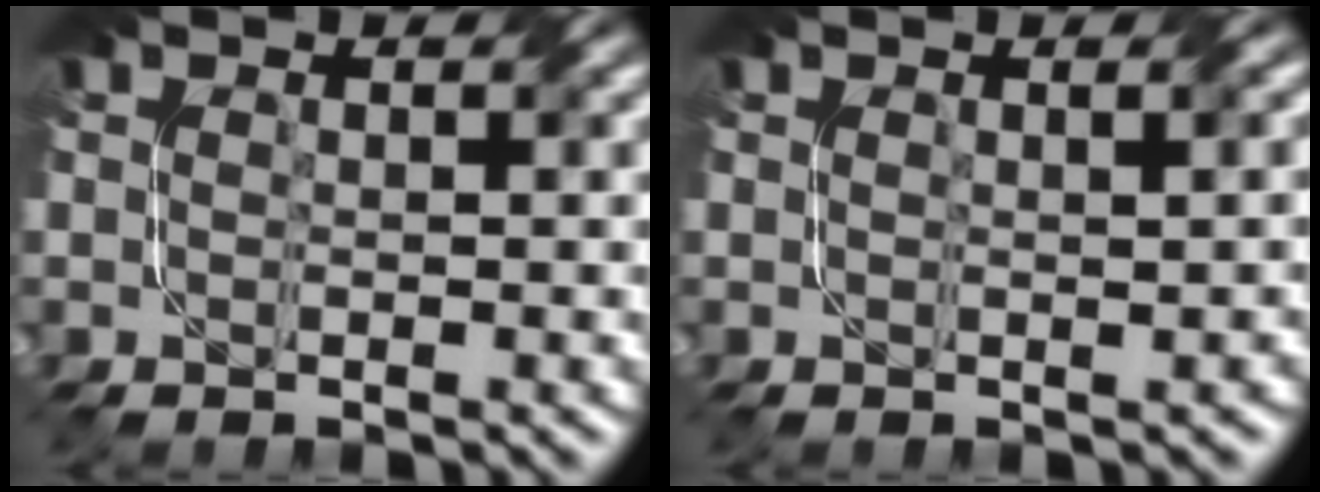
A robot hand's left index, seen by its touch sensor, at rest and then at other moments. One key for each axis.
{"total": 2.1, "fx": 0.7, "fy": 0.7, "fz": 1.8, "tx": -0.011, "ty": 0.005, "tz": 0.003}